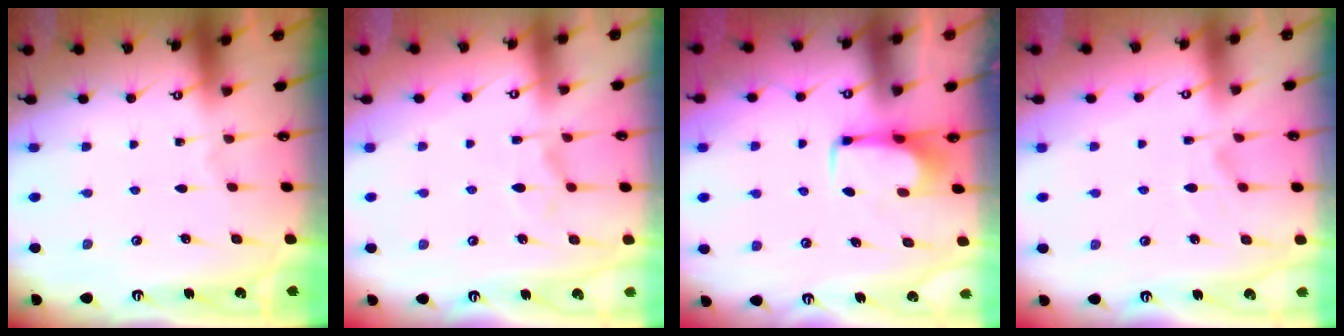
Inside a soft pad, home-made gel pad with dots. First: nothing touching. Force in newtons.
{"total": 6.7, "press": 6.6, "slide": 1.2}
{"total": 1.7, "press": 1.6, "slide": 0.5}
{"total": 2.5, "press": 2.2, "slide": 1.2}